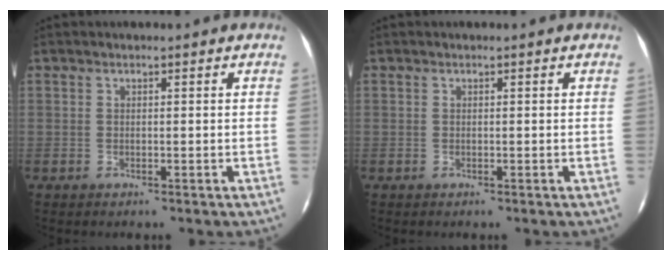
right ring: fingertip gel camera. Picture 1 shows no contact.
{"total": 0.0}